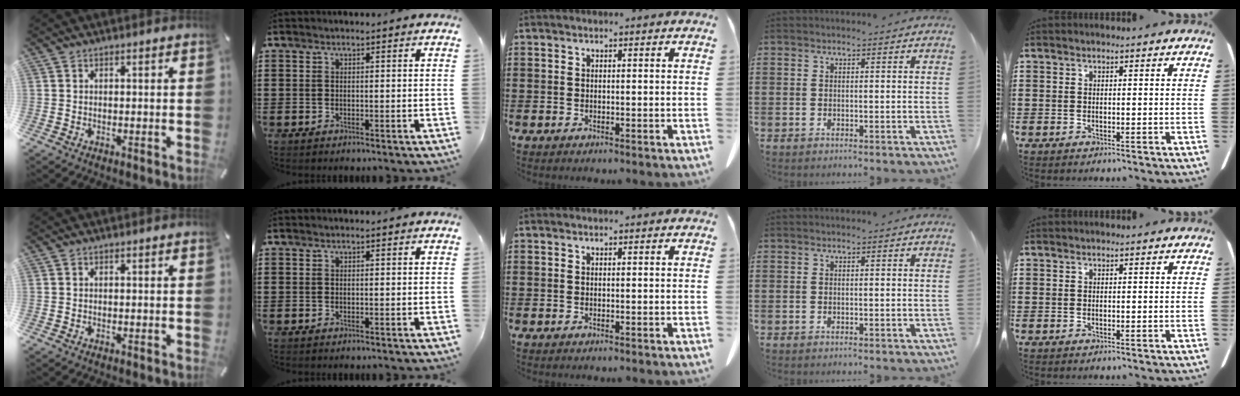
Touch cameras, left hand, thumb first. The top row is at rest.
{}